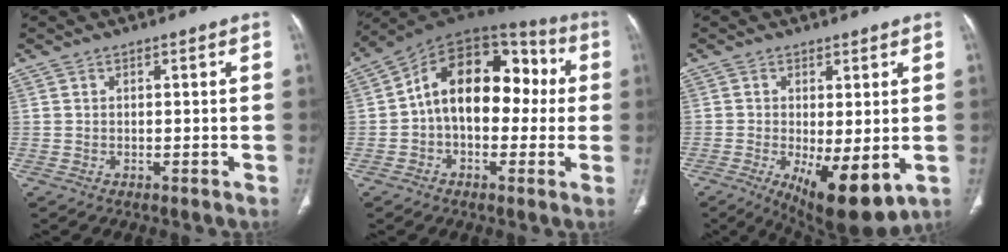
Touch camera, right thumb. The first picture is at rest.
{"total": 18.0, "force": [0.8, 11.4, 13.9], "torque": [-0.174, 0.056, 0.000]}
{"total": 11.8, "force": [-3.1, 4.4, 10.5], "torque": [-0.160, -0.025, -0.033]}